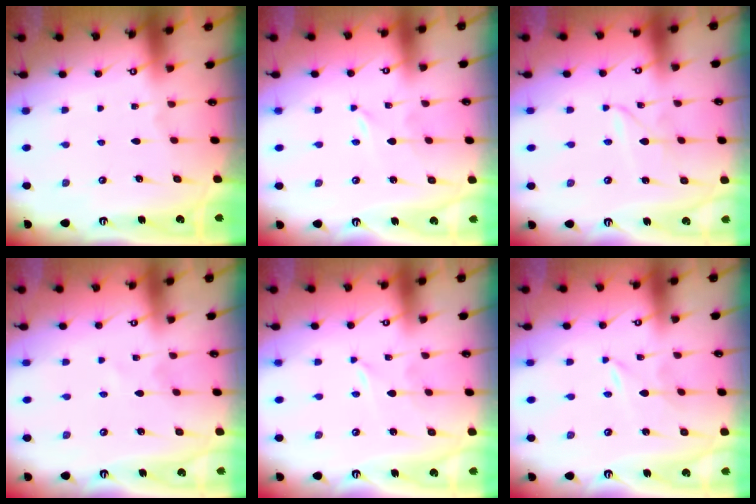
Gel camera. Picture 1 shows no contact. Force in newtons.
{"total": 0.0}
{"total": 1.5, "press": 1.5, "slide": 0.2}
{"total": 0.0}
{"total": 0.0}
{"total": 0.0}